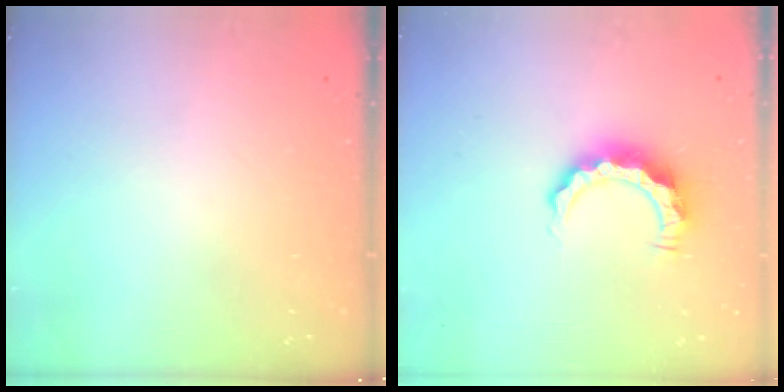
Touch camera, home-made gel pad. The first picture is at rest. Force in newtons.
{"total": 8.0, "press": 8.0, "slide": 0.1}